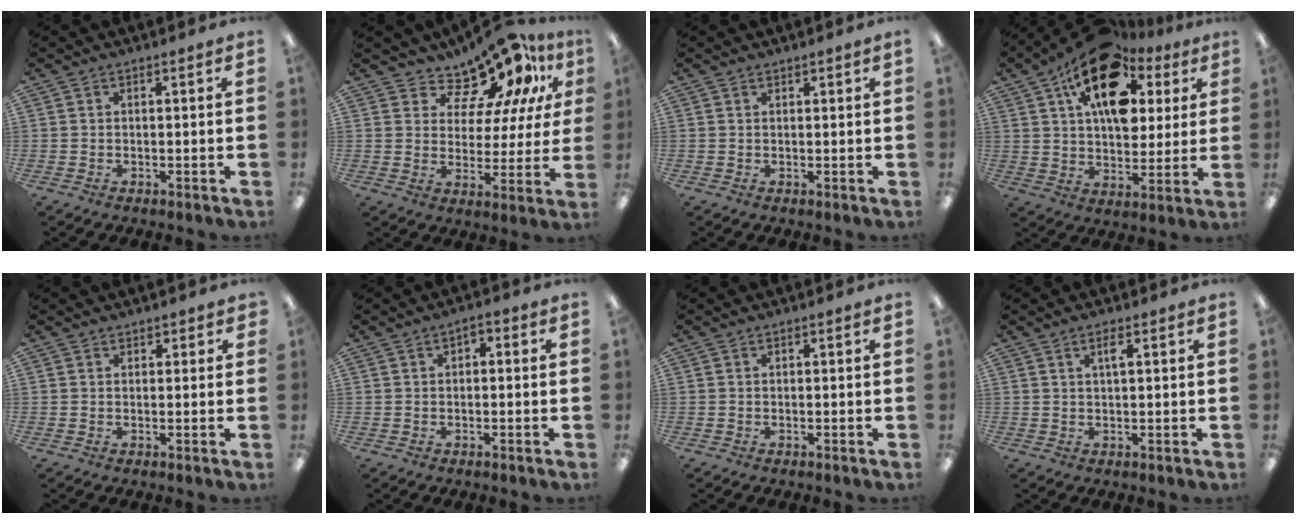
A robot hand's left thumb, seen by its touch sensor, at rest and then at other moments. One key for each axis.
{"total": 14.6, "fx": 11.6, "fy": 6.2, "fz": 6.3, "tx": -0.110, "ty": -0.093, "tz": 0.200}
{"total": 0.6, "fx": 0.6, "fy": 0.0, "fz": 0.0, "tx": 0.000, "ty": -0.001, "tz": 0.012}
{"total": 19.5, "fx": 9.9, "fy": 11.0, "fz": 12.7, "tx": -0.193, "ty": -0.037, "tz": 0.172}
{"total": 1.3, "fx": 1.0, "fy": 0.9, "fz": 0.1, "tx": 0.006, "ty": -0.001, "tz": 0.017}
{"total": 1.6, "fx": -0.3, "fy": 1.0, "fz": 1.2, "tx": -0.022, "ty": 0.006, "tz": -0.006}
{"total": 0.0}
{"total": 2.5, "fx": 1.3, "fy": 0.6, "fz": 2.0, "tx": -0.035, "ty": 0.000, "tz": 0.020}